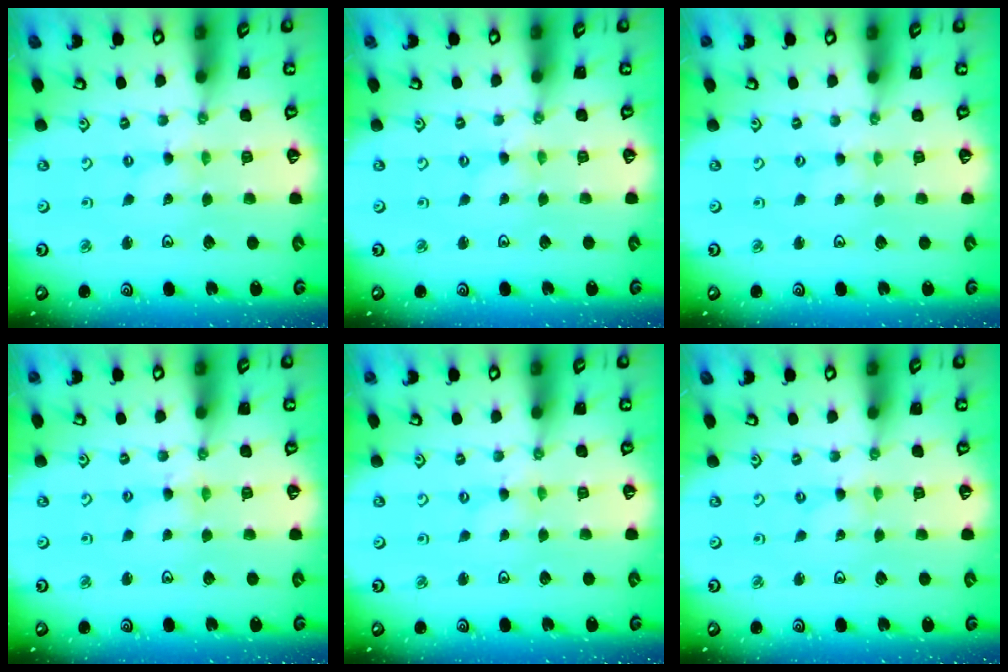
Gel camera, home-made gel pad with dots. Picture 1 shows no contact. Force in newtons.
{"total": 0.0}
{"total": 0.0}
{"total": 2.2, "press": 2.2, "slide": 0.3}
{"total": 0.0}
{"total": 0.0}